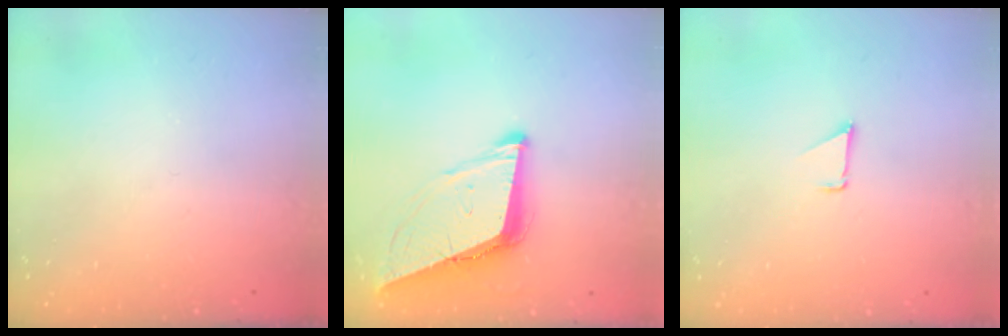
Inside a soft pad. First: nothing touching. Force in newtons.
{"total": 10.3, "press": 9.6, "slide": 3.6}
{"total": 0.9, "press": 0.9, "slide": 0.1}